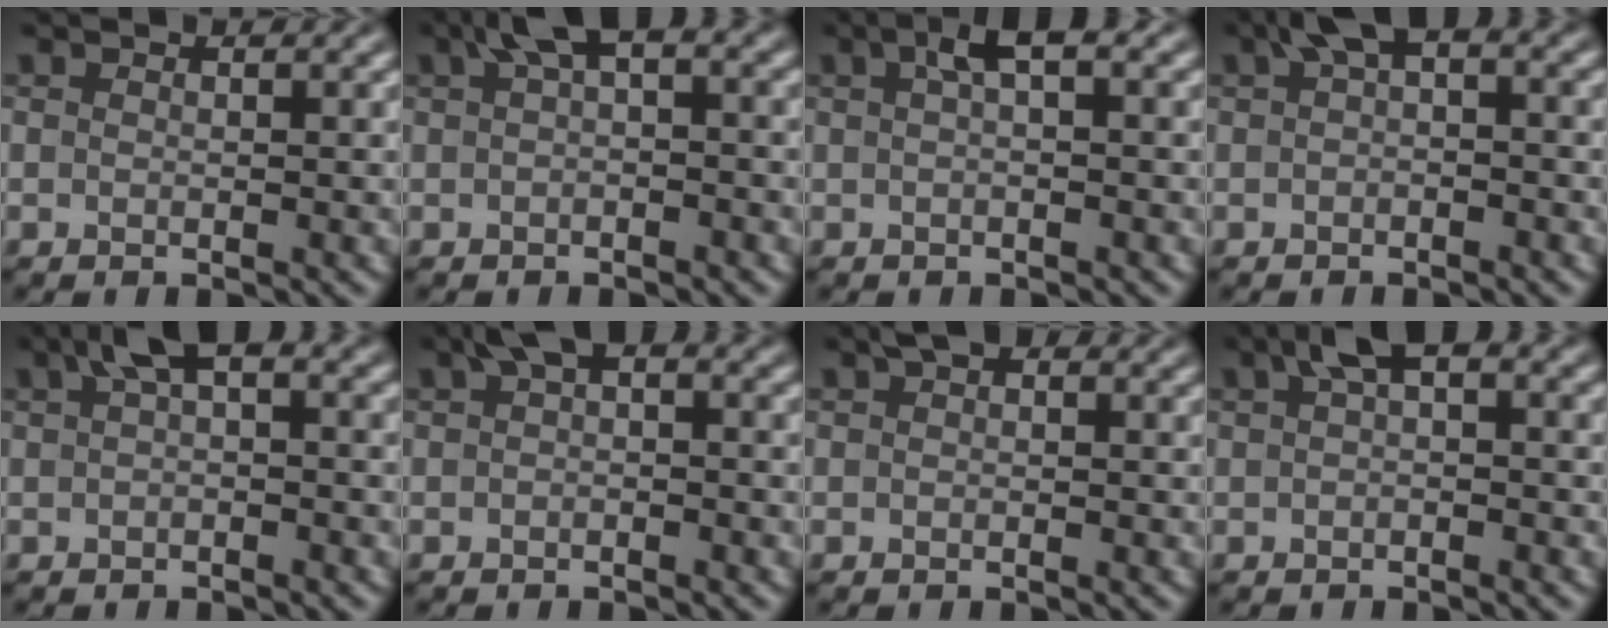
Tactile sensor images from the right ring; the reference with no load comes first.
{"total": 3.0, "force": [0.9, 1.1, 2.6], "torque": [-0.038, 0.016, 0.008]}
{"total": 2.1, "force": [0.7, 0.3, 1.9], "torque": [-0.035, 0.014, 0.008]}
{"total": 2.6, "force": [0.6, 1.3, 2.2], "torque": [-0.032, 0.014, 0.000]}
{"total": 2.9, "force": [0.8, 1.1, 2.6], "torque": [-0.037, 0.016, 0.005]}
{"total": 2.1, "force": [0.5, 1.1, 1.8], "torque": [-0.026, 0.014, 0.001]}
{"total": 1.1, "force": [0.5, 0.6, 0.7], "torque": [-0.011, 0.006, 0.001]}
{"total": 2.6, "force": [0.6, 1.1, 2.3], "torque": [-0.034, 0.015, 0.002]}